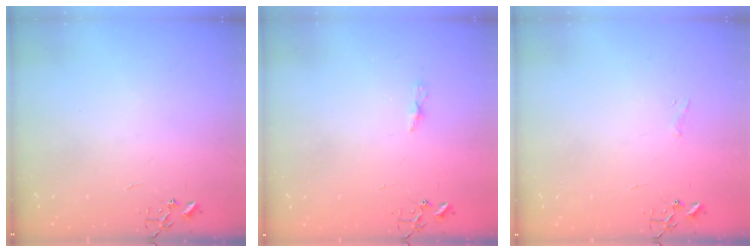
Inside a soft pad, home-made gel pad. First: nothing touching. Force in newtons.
{"total": 3.9, "press": 3.9, "slide": 0.5}
{"total": 4.2, "press": 4.2, "slide": 0.3}